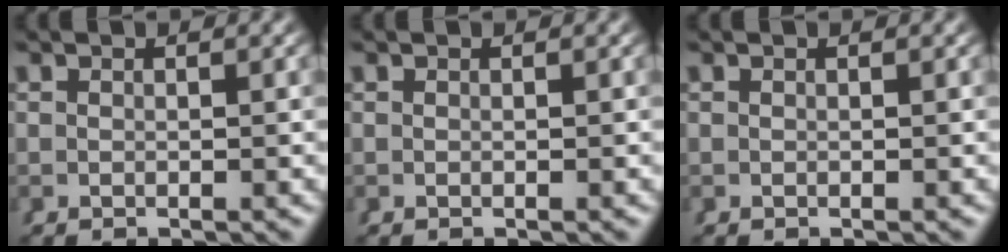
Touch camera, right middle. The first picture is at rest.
{"total": 0.0}
{"total": 0.0}